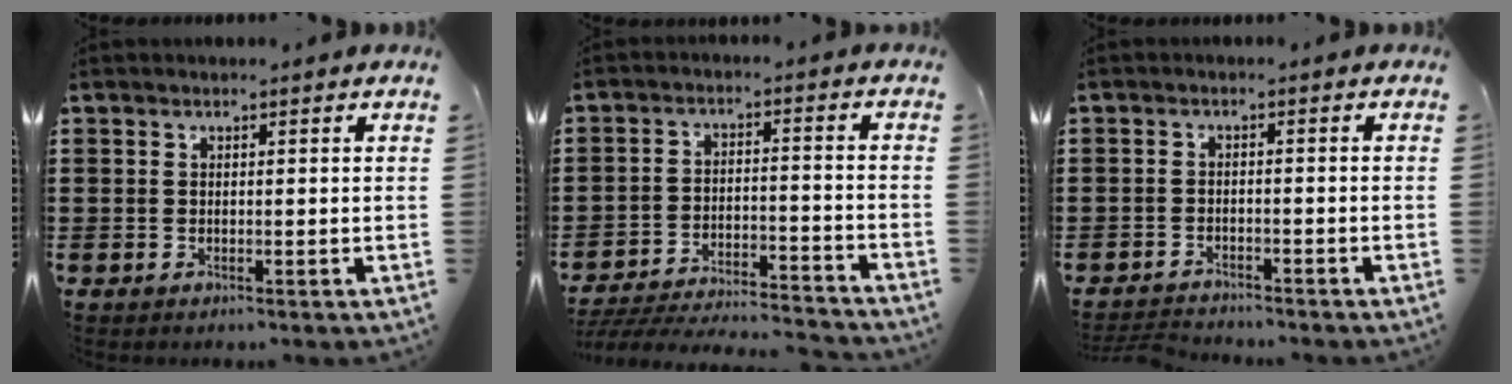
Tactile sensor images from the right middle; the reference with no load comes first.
{"total": 5.4, "force": [-5.2, 0.5, 1.2], "torque": [-0.035, 0.000, -0.109]}
{"total": 2.7, "force": [-2.7, 0.4, 0.0], "torque": [-0.007, -0.001, -0.059]}